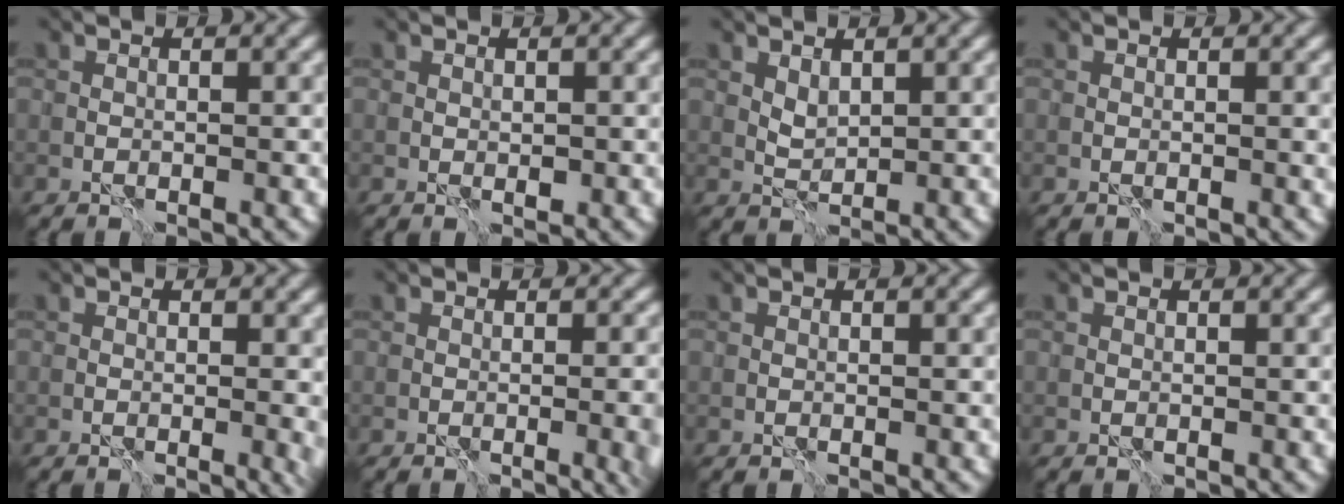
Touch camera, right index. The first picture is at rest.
{"total": 0.6, "force": [0.0, 0.4, 0.5], "torque": [-0.006, -0.001, 0.000]}
{"total": 1.4, "force": [0.7, 0.8, 0.9], "torque": [-0.022, -0.003, 0.018]}
{"total": 0.7, "force": [0.0, 0.1, 0.7], "torque": [-0.008, -0.002, 0.000]}
{"total": 1.8, "force": [-0.1, 0.4, 1.7], "torque": [-0.021, -0.004, -0.003]}
{"total": 4.3, "force": [-0.9, 1.4, 3.9], "torque": [-0.041, -0.004, -0.008]}
{"total": 0.0}
{"total": 0.0}